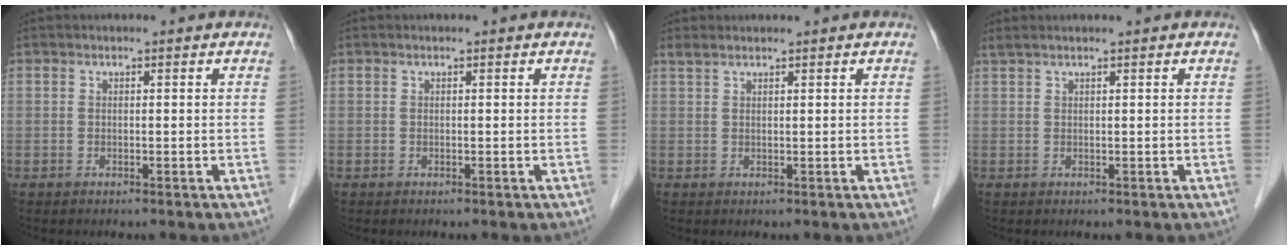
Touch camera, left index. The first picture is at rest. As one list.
[{"total": 0.0}, {"total": 1.1, "force": [1.0, 0.2, 0.4], "torque": [-0.011, 0.011, 0.025]}, {"total": 1.2, "force": [0.9, -0.1, 0.7], "torque": [-0.015, 0.015, 0.024]}]